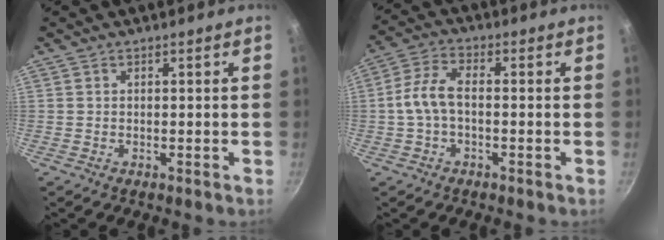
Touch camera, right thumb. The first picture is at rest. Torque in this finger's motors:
{"motor_torque": [-0.04, 0.23, -0.06, 0.10, 0.19]}